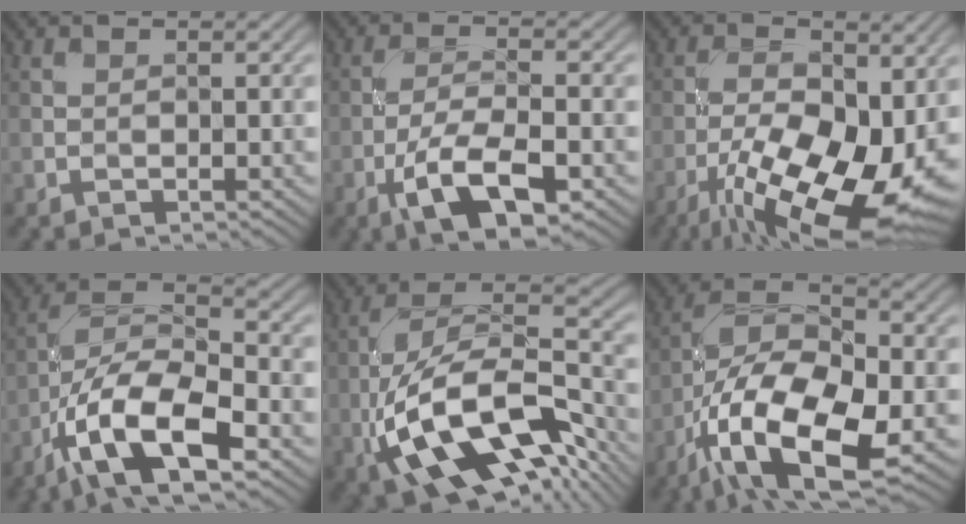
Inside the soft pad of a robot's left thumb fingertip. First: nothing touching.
{"total": 9.2, "force": [-4.4, 3.0, 7.5], "torque": [-0.142, 0.000, -0.085]}
{"total": 16.5, "force": [-6.1, 7.2, 13.5], "torque": [-0.233, -0.018, -0.100]}
{"total": 13.4, "force": [-6.7, 5.2, 10.4], "torque": [-0.200, -0.006, -0.137]}
{"total": 17.6, "force": [-6.2, 8.7, 14.0], "torque": [-0.271, -0.008, -0.104]}
{"total": 16.0, "force": [-7.1, 7.1, 12.4], "torque": [-0.238, -0.017, -0.142]}